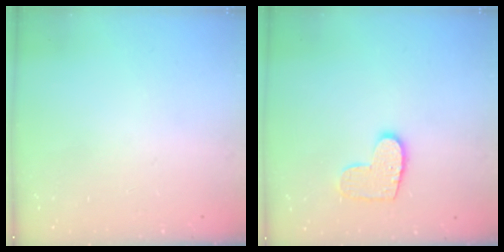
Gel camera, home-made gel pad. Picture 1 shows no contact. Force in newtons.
{"total": 9.7, "press": 9.7, "slide": 0.3}